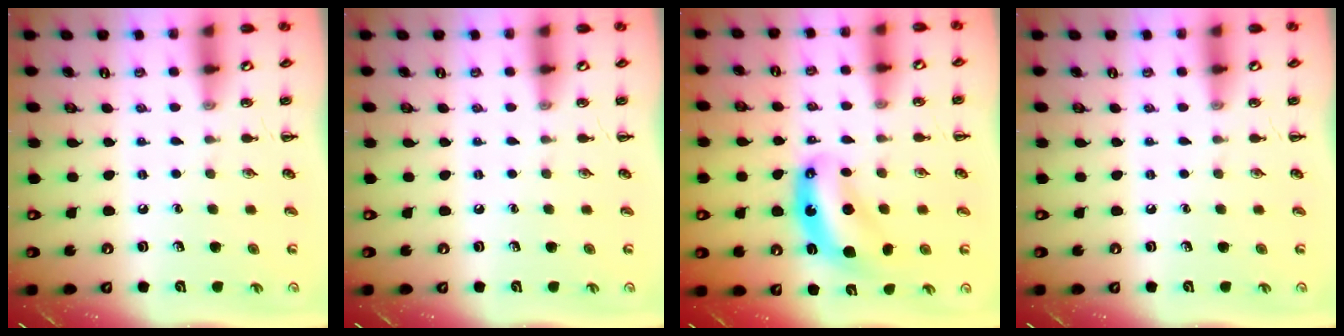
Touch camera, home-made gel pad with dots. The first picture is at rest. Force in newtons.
{"total": 0.0}
{"total": 7.3, "press": 7.2, "slide": 1.4}
{"total": 0.0}